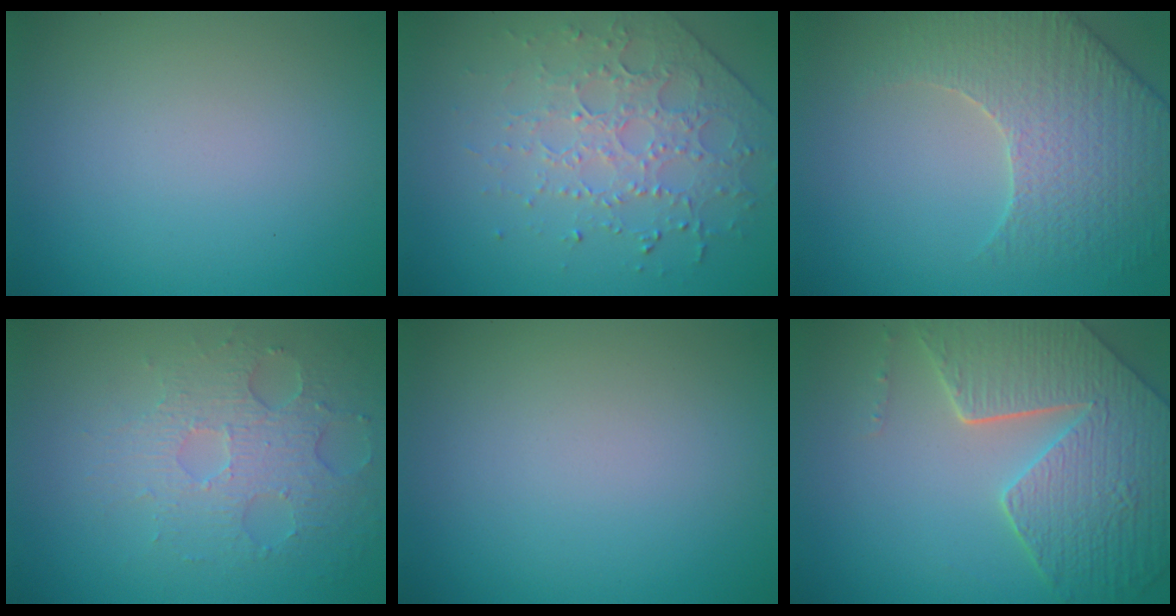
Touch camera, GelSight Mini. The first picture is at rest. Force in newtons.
{"total": 4.1, "press": 3.3, "slide": 2.4}
{"total": 4.7, "press": 4.6, "slide": 1.2}
{"total": 3.7, "press": 3.3, "slide": 1.7}
{"total": 0.0}
{"total": 8.6, "press": 6.2, "slide": 5.9}